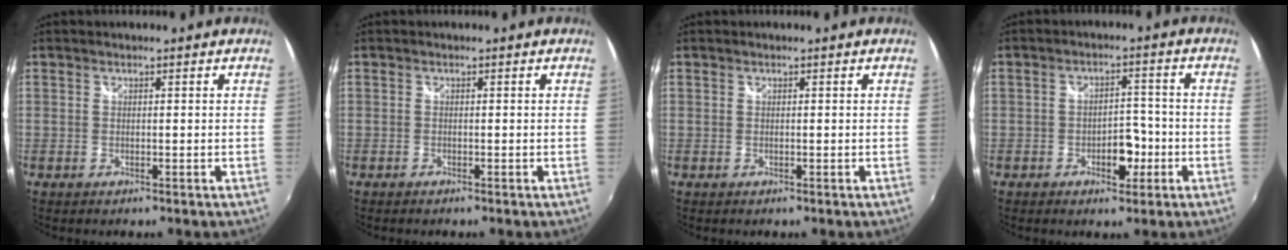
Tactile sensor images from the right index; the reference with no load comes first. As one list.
[{"total": 0.6, "force": [-0.6, 0.2, 0.2], "torque": [-0.005, -0.004, -0.013]}, {"total": 0.0}, {"total": 5.1, "force": [-2.2, 3.0, 3.5], "torque": [-0.059, 0.003, -0.027]}]